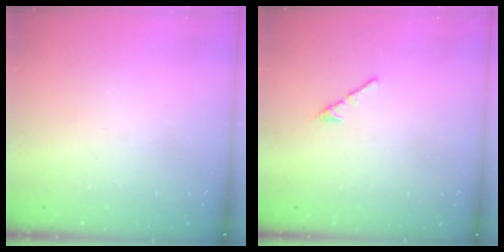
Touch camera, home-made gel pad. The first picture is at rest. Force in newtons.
{"total": 2.7, "press": 2.6, "slide": 0.8}